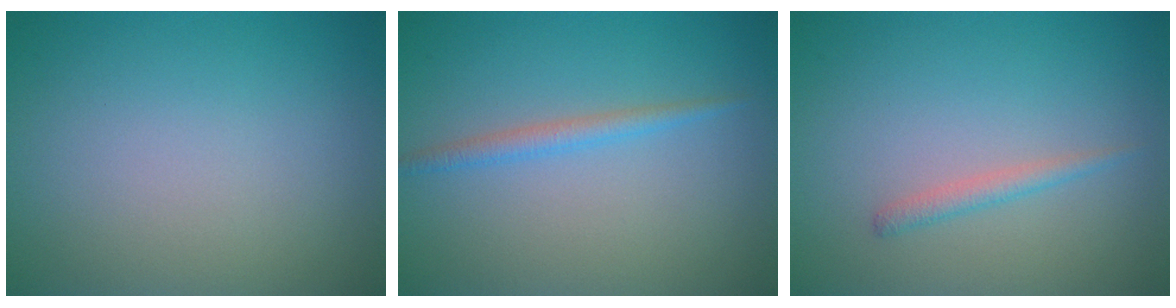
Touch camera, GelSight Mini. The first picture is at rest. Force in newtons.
{"total": 1.6, "press": 1.6, "slide": 0.0}
{"total": 1.2, "press": 1.2, "slide": 0.1}